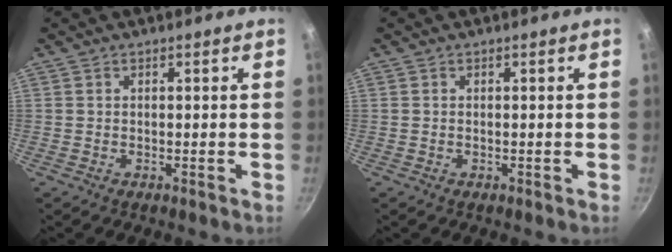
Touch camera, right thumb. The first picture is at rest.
{"total": 0.0}